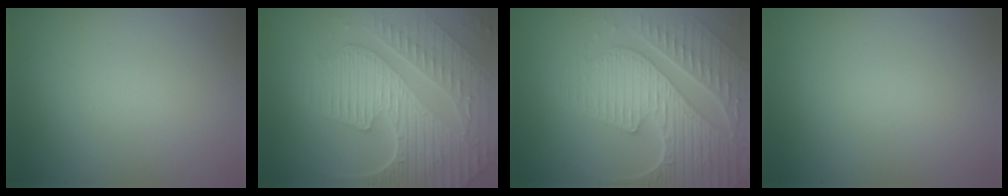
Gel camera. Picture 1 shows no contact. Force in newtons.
{"total": 9.4, "press": 6.4, "slide": 6.9}
{"total": 7.5, "press": 5.9, "slide": 4.7}
{"total": 0.0}